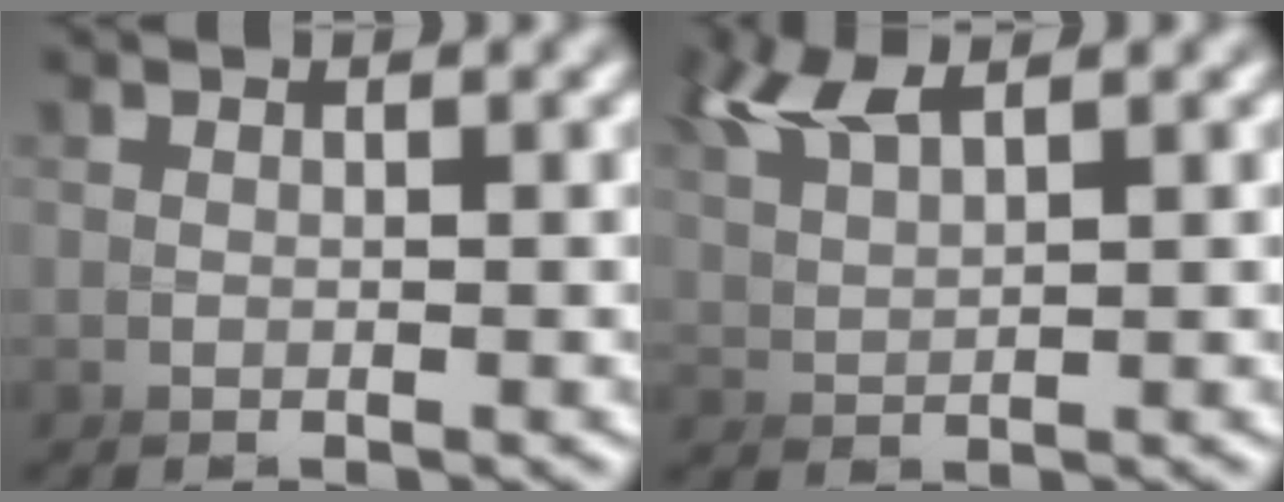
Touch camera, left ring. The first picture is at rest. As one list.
[{"total": 2.9, "force": [2.8, -0.2, 0.6], "torque": [-0.048, 0.011, 0.044]}]